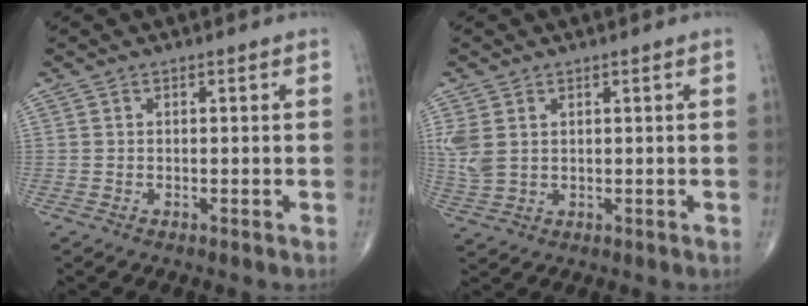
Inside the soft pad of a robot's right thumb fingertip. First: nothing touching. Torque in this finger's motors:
{"motor_torque": [0.48, 0.80, 0.43, -0.01, 0.18]}